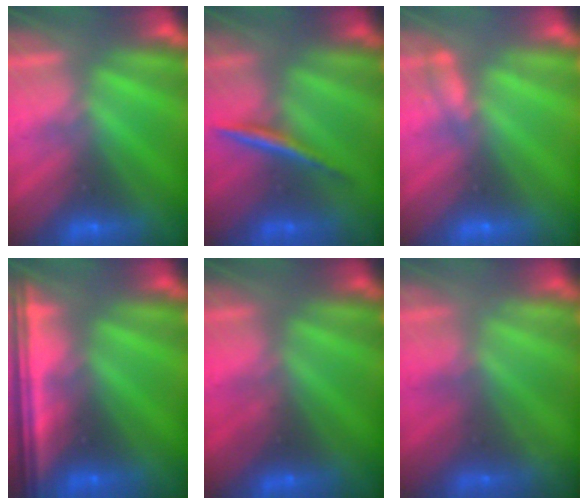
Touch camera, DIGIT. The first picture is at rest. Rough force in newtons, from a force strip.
{"total": 1.7}
{"total": 2.2}
{"total": 8.3}
{"total": 2.2}
{"total": 2.1}